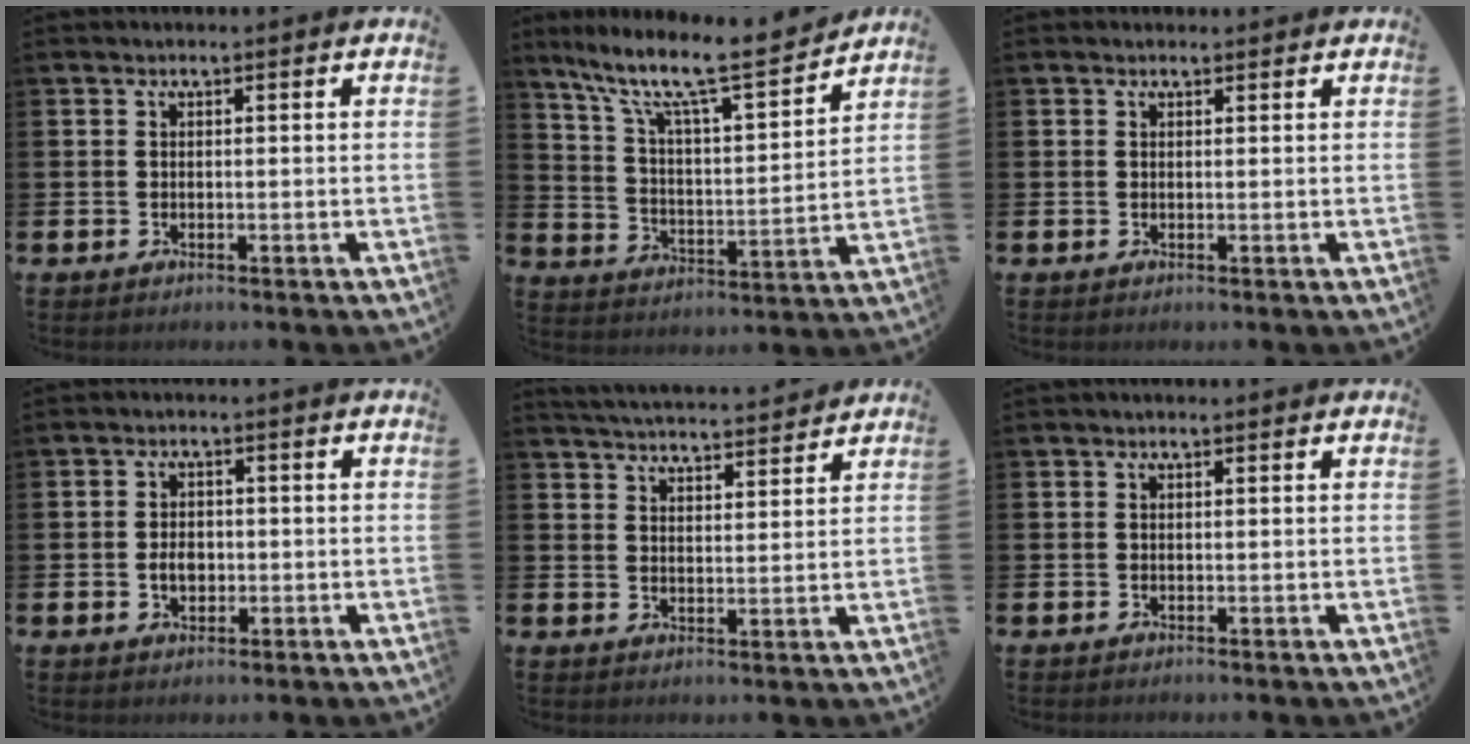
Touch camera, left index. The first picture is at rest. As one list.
[{"total": 10.0, "force": [8.7, 1.2, 4.9], "torque": [-0.126, -0.061, 0.141]}, {"total": 0.6, "force": [0.6, 0.2, 0.2], "torque": [0.007, -0.001, 0.008]}, {"total": 2.7, "force": [-0.4, 1.9, 1.8], "torque": [-0.016, -0.003, -0.014]}, {"total": 4.8, "force": [4.8, 0.2, 0.2], "torque": [-0.016, -0.033, 0.084]}, {"total": 0.0}]